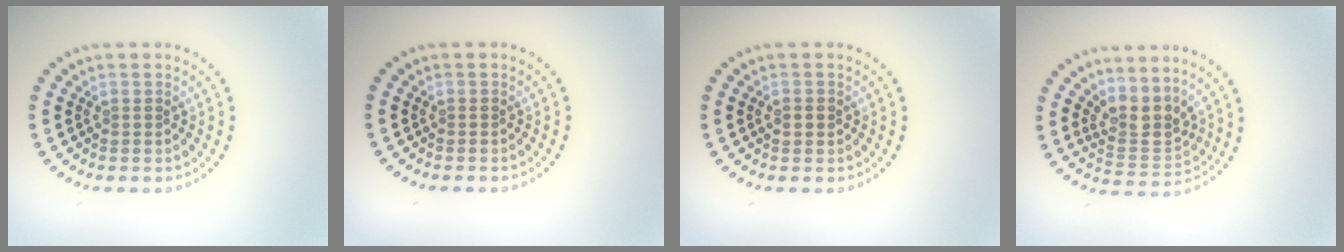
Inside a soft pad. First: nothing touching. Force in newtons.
{"total": 0.0}
{"total": 1.4, "press": 1.4, "slide": 0.0}
{"total": 3.2, "press": 2.6, "slide": 1.9}